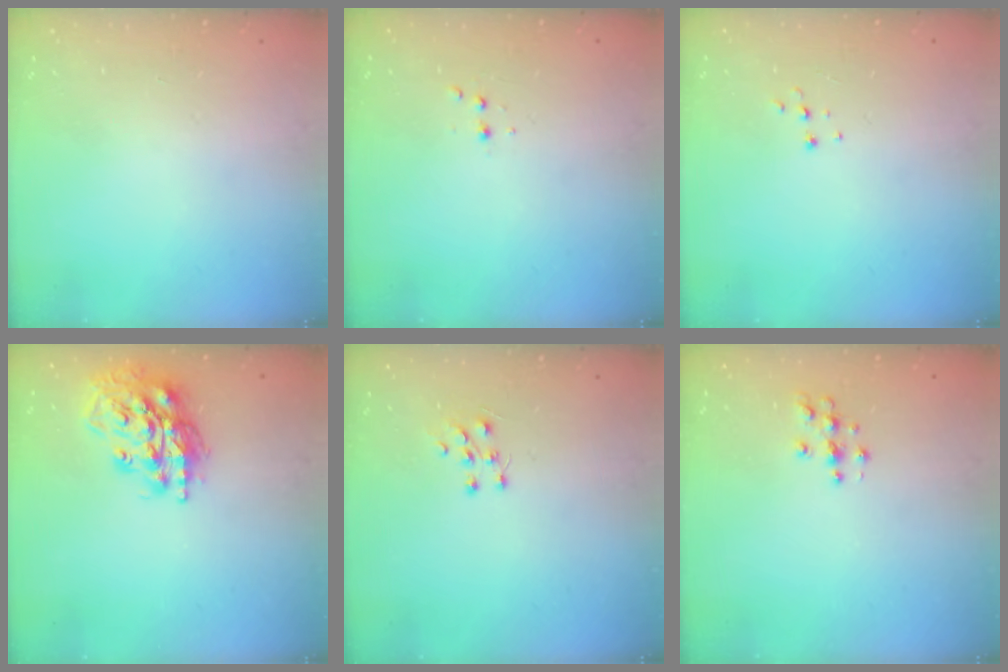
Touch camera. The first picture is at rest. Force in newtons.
{"total": 2.5, "press": 2.4, "slide": 0.5}
{"total": 4.9, "press": 4.9, "slide": 0.7}
{"total": 17.0, "press": 16.9, "slide": 2.3}
{"total": 5.6, "press": 5.5, "slide": 1.0}
{"total": 4.1, "press": 4.1, "slide": 0.5}